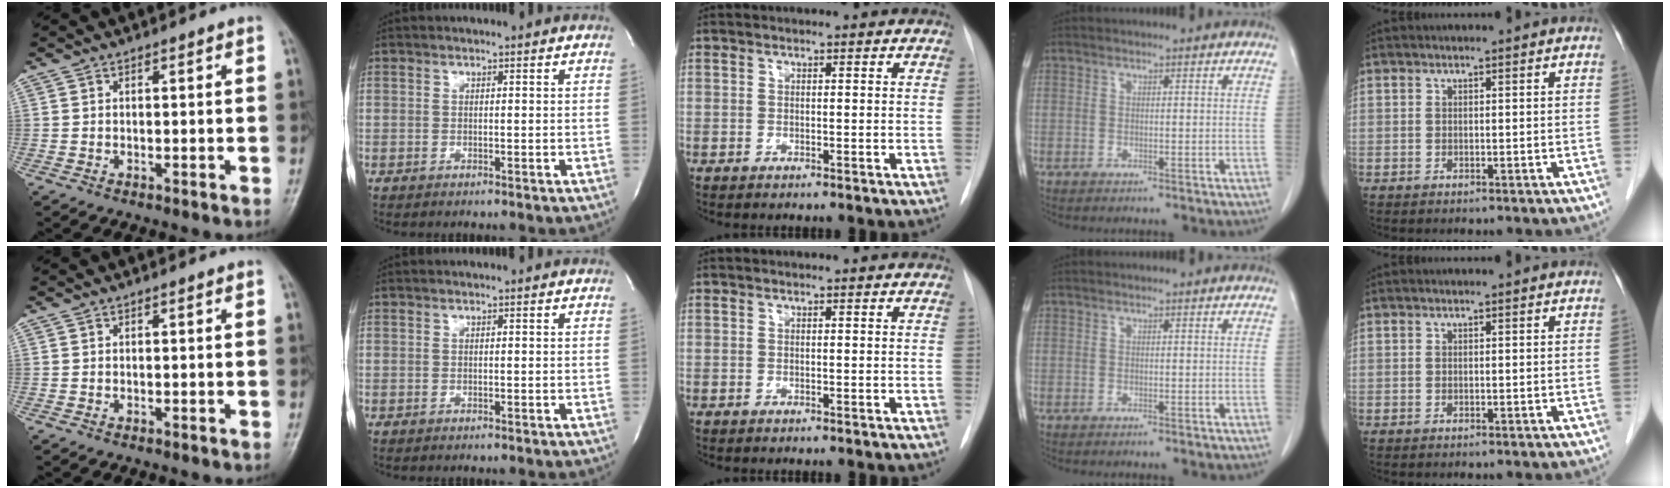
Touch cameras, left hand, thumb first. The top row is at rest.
{}